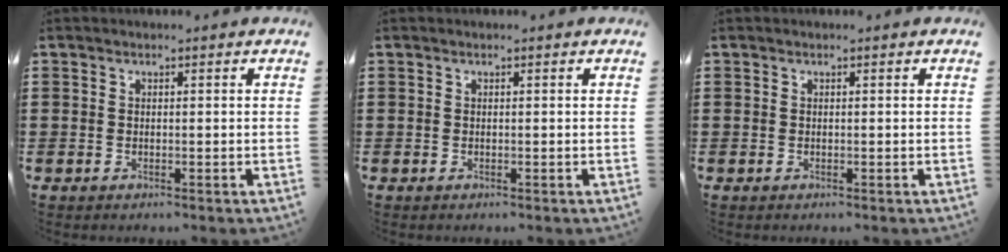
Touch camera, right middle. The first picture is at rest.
{"total": 0.0}
{"total": 0.0}